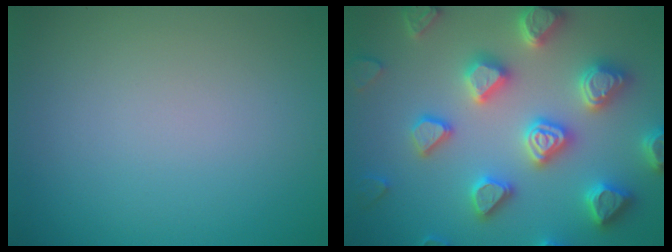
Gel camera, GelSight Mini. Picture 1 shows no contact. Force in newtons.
{"total": 7.4, "press": 7.3, "slide": 1.6}